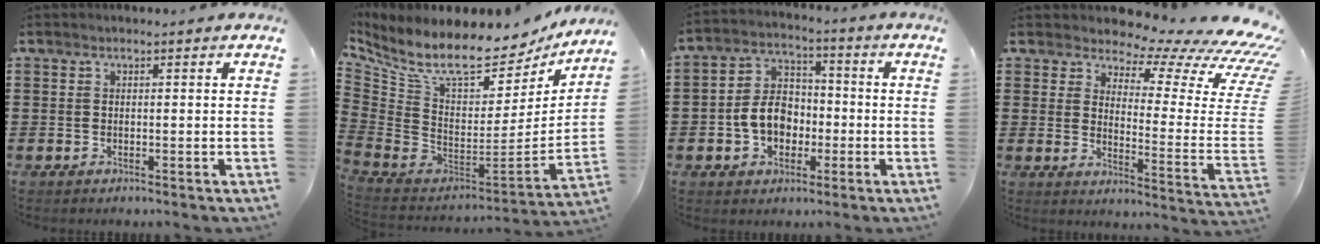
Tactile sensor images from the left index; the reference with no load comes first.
{"total": 9.5, "force": [7.3, 2.5, 5.6], "torque": [-0.142, -0.077, 0.123]}
{"total": 7.3, "force": [-1.8, 5.7, 4.3], "torque": [-0.098, 0.007, -0.040]}
{"total": 7.5, "force": [6.0, 1.7, 4.2], "torque": [-0.078, -0.068, 0.096]}